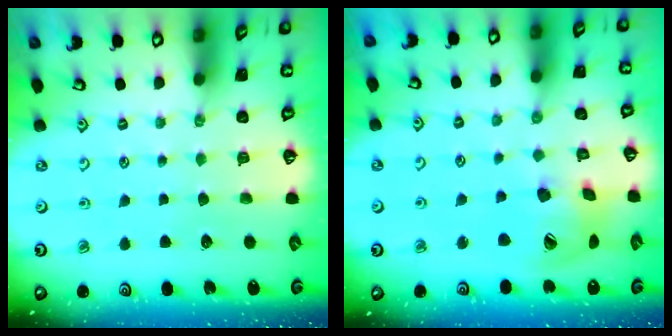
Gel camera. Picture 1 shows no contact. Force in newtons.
{"total": 16.1, "press": 16.0, "slide": 2.5}